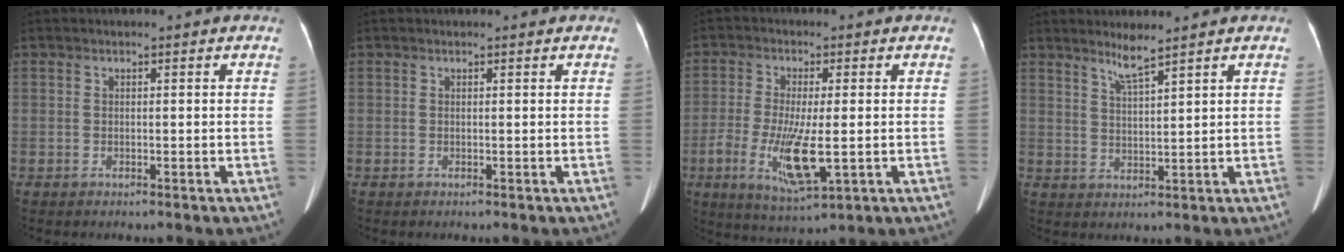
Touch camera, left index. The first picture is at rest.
{"total": 0.5, "force": [0.5, 0.1, 0.2], "torque": [-0.008, 0.001, 0.006]}
{"total": 9.3, "force": [-2.1, 2.2, 8.7], "torque": [-0.175, -0.024, -0.031]}
{"total": 3.2, "force": [2.7, -0.6, 1.7], "torque": [-0.037, -0.010, 0.055]}